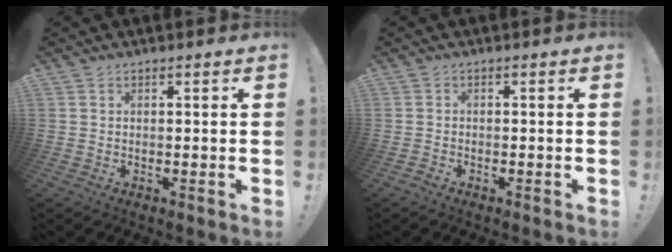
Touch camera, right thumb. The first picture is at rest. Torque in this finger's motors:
{"motor_torque": [-0.63, -0.07, -0.14, 0.09, 0.01]}